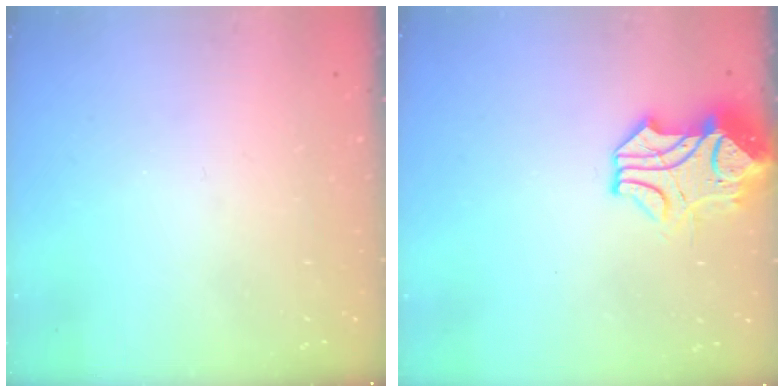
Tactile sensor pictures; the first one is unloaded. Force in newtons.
{"total": 3.0, "press": 2.8, "slide": 1.1}